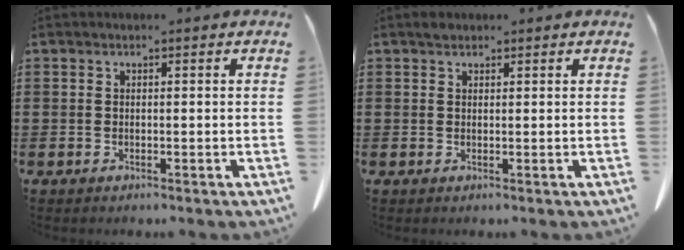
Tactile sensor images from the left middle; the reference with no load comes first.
{"total": 0.9, "force": [0.7, 0.5, 0.3], "torque": [0.001, -0.002, 0.013]}